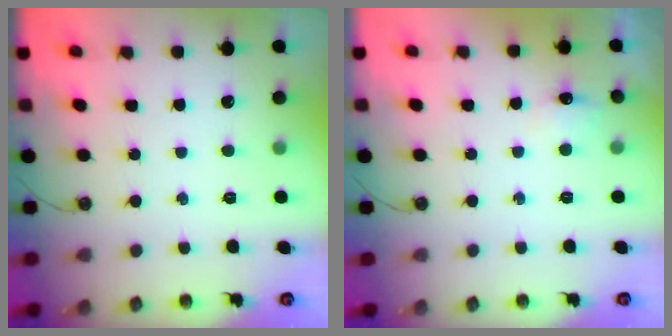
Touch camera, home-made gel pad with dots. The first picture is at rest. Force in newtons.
{"total": 6.2, "press": 6.1, "slide": 1.2}